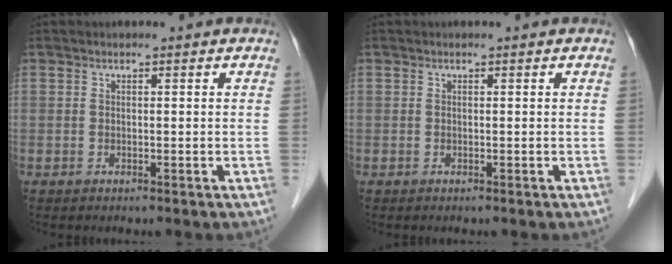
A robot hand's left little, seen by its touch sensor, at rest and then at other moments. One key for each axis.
{"total": 0.0}